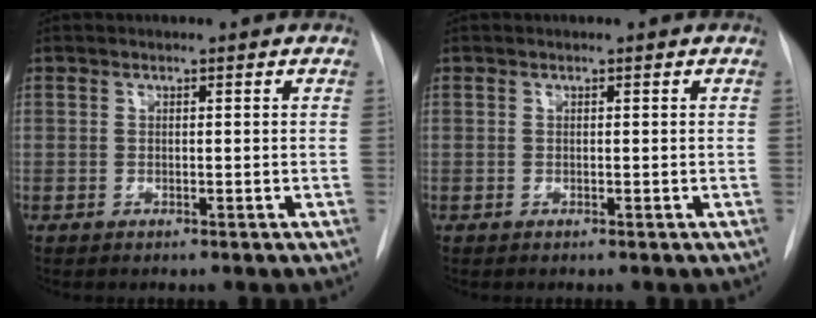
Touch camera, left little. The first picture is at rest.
{"total": 0.0}